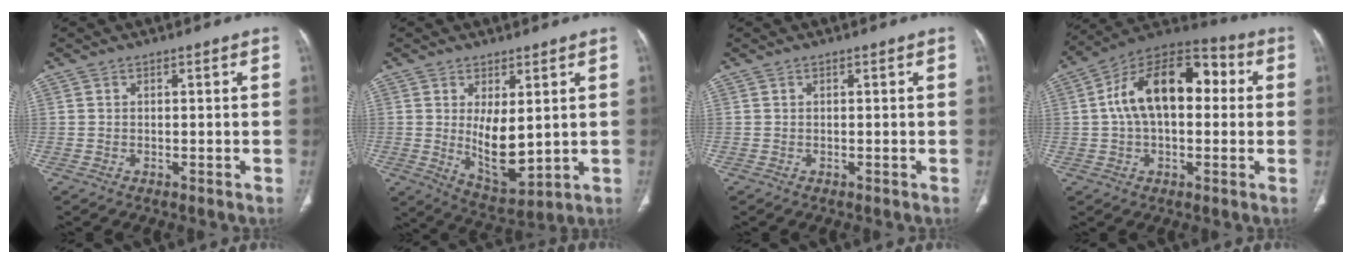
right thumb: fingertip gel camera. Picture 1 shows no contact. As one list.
[{"total": 9.5, "force": [0.9, 4.4, 8.4], "torque": [-0.118, -0.031, 0.037]}, {"total": 0.0}, {"total": 18.2, "force": [2.4, 10.5, 14.6], "torque": [-0.227, 0.044, 0.032]}]